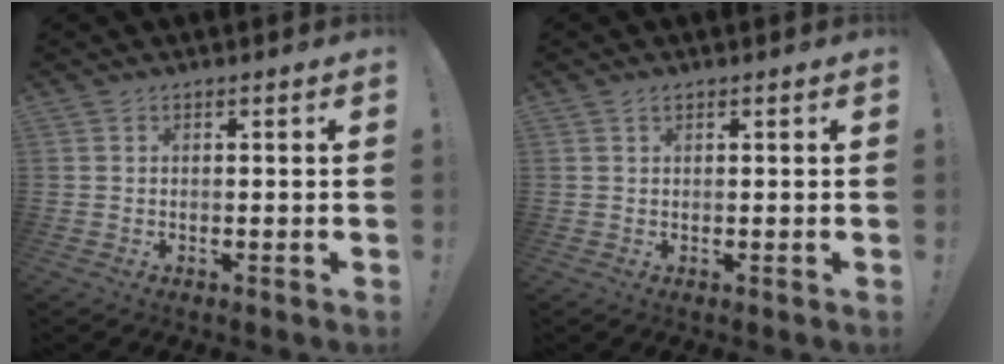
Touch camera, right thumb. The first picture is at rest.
{"total": 0.8, "force": [0.6, 0.3, 0.5], "torque": [-0.001, -0.003, 0.009]}